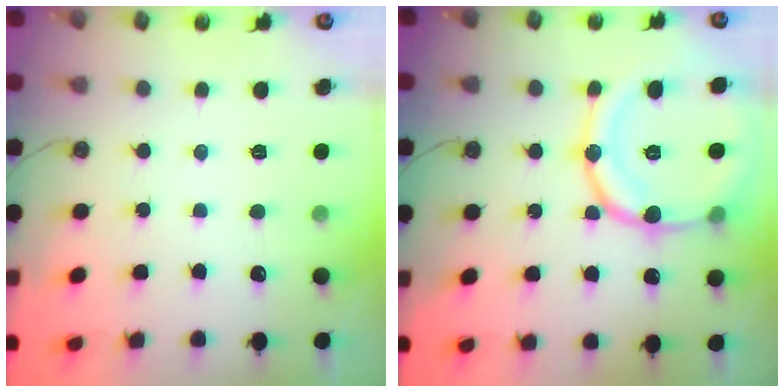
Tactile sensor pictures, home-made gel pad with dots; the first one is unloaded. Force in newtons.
{"total": 19.1, "press": 19.1, "slide": 1.6}